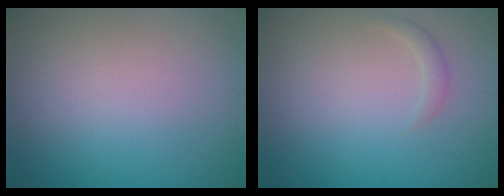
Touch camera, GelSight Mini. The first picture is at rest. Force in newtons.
{"total": 0.9, "press": 0.9, "slide": 0.1}